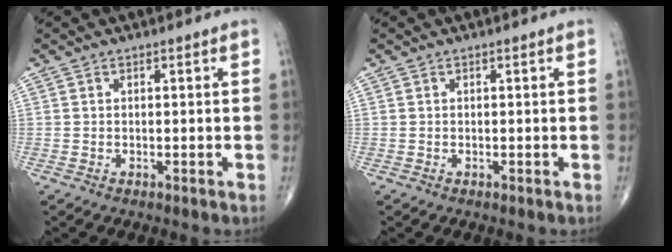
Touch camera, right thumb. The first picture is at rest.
{"total": 0.0}